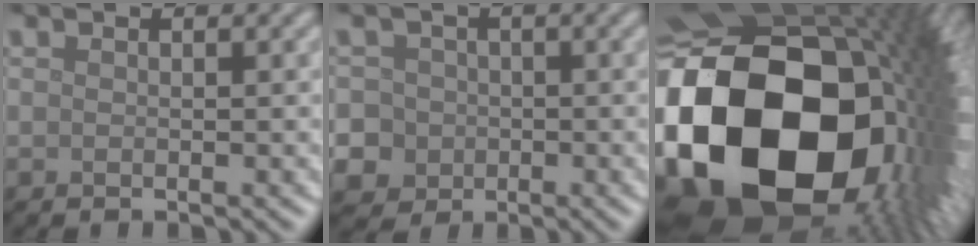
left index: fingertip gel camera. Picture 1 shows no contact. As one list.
[{"total": 7.6, "force": [-1.5, 7.2, 1.9], "torque": [-0.039, 0.007, -0.056]}, {"total": 23.7, "force": [-4.8, 16.5, 16.4], "torque": [-0.331, -0.073, -0.060]}]